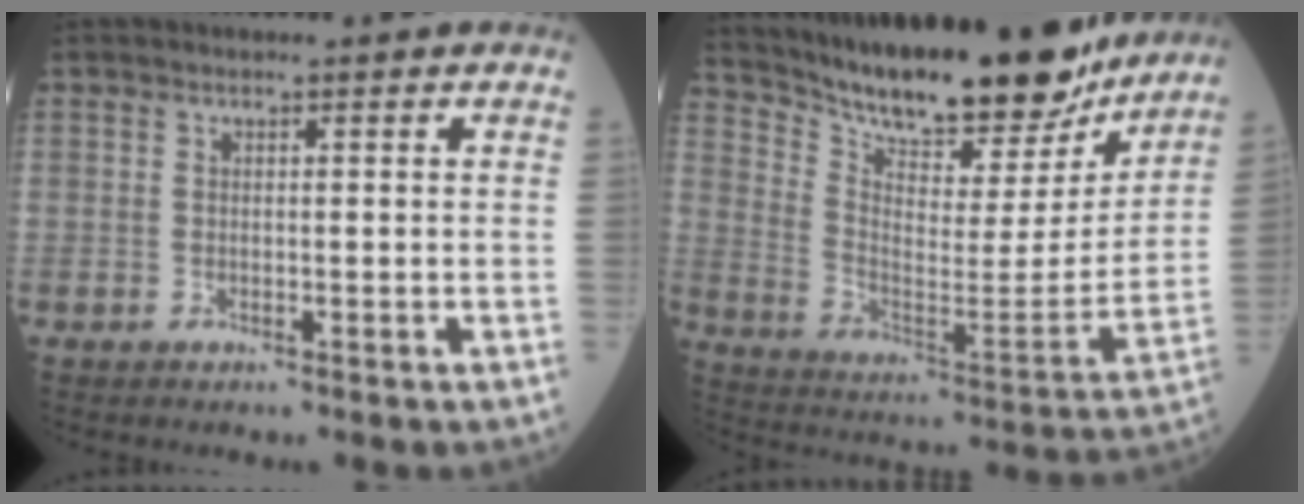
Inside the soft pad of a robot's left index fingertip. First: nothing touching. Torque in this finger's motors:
{"motor_torque": [0.80, -0.59, 0.77, 0.12]}